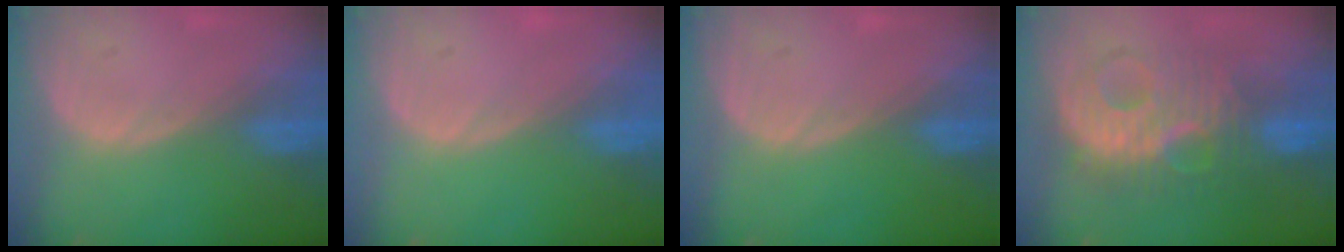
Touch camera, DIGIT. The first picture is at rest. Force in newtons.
{"total": 0.0}
{"total": 0.0}
{"total": 10.1, "press": 10.1, "slide": 0.3}